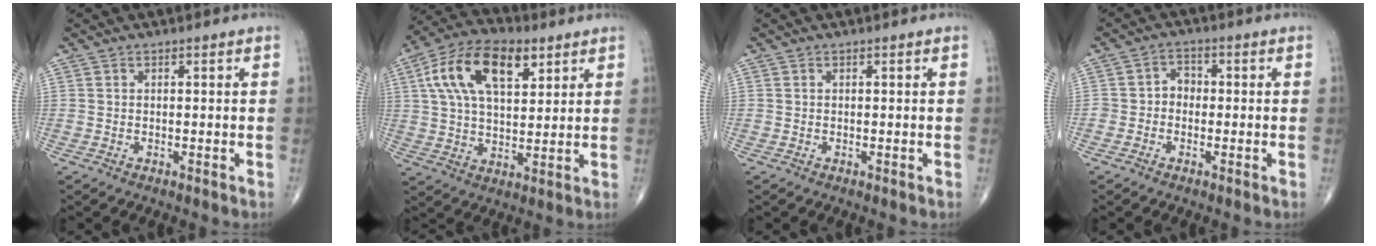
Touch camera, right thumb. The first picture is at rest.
{"total": 16.3, "force": [6.5, 8.4, 12.3], "torque": [-0.209, 0.001, 0.114]}
{"total": 0.0}
{"total": 3.2, "force": [-0.7, 2.7, 1.5], "torque": [-0.003, 0.017, -0.021]}